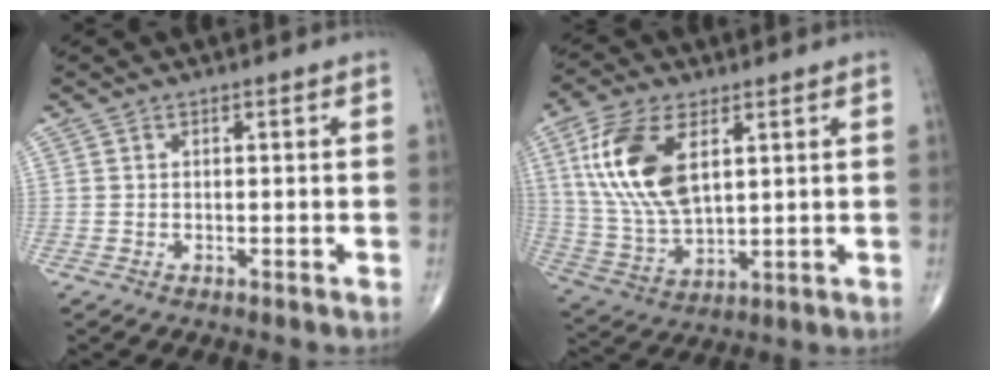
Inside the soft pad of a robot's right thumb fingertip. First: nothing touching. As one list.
[{"total": 15.5, "force": [5.1, 7.8, 12.4], "torque": [-0.252, -0.014, 0.105]}]